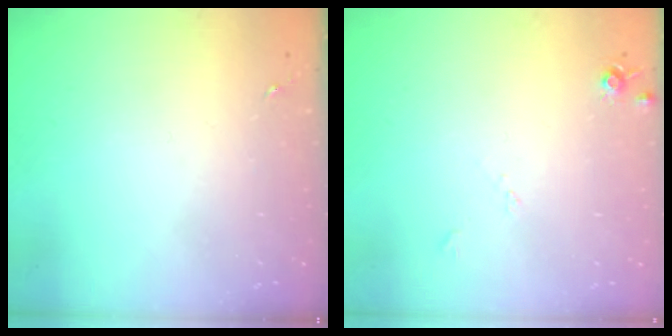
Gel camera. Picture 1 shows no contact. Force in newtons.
{"total": 5.4, "press": 5.4, "slide": 0.6}